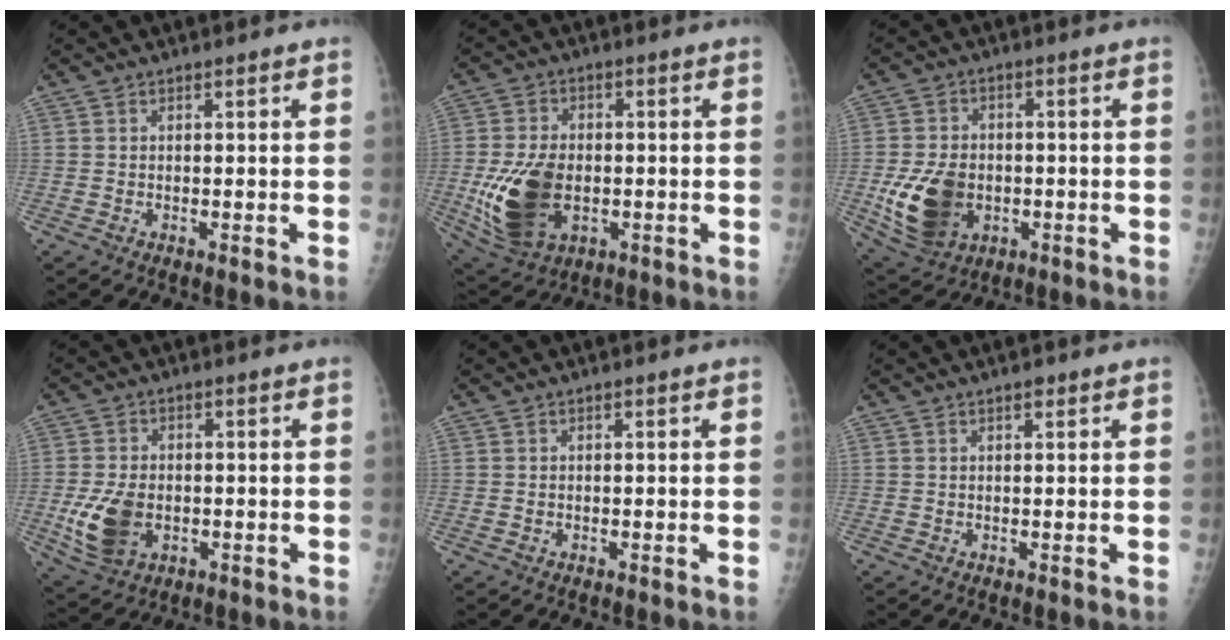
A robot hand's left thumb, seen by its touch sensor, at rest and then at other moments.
{"total": 14.5, "force": [-2.5, 9.2, 10.9], "torque": [-0.198, -0.003, -0.029]}
{"total": 12.3, "force": [-2.4, 8.9, 8.2], "torque": [-0.139, 0.001, -0.030]}
{"total": 9.1, "force": [-1.9, 6.1, 6.5], "torque": [-0.124, -0.002, -0.024]}
{"total": 0.0}
{"total": 1.1, "force": [0.7, 0.4, 0.7], "torque": [-0.008, -0.002, 0.010]}